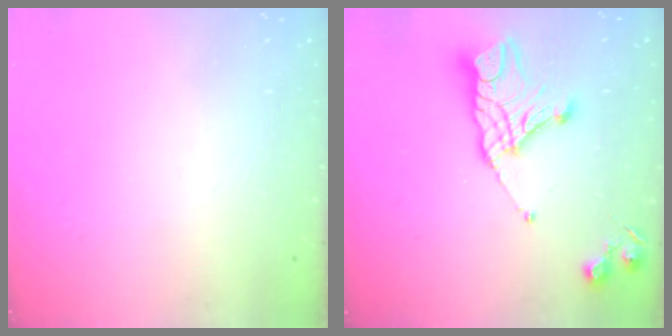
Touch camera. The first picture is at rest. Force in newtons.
{"total": 14.2, "press": 14.2, "slide": 1.0}